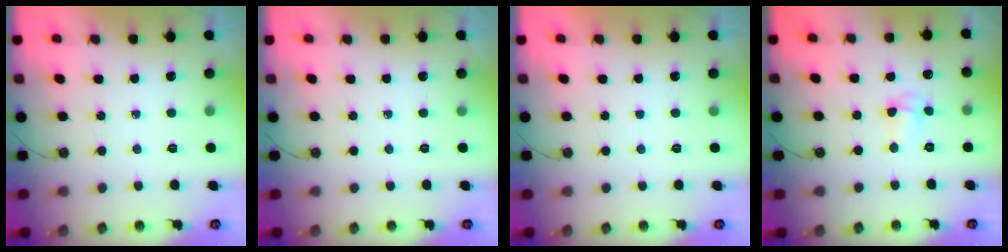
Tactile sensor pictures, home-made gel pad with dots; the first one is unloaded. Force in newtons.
{"total": 0.0}
{"total": 0.0}
{"total": 4.8, "press": 4.6, "slide": 1.3}